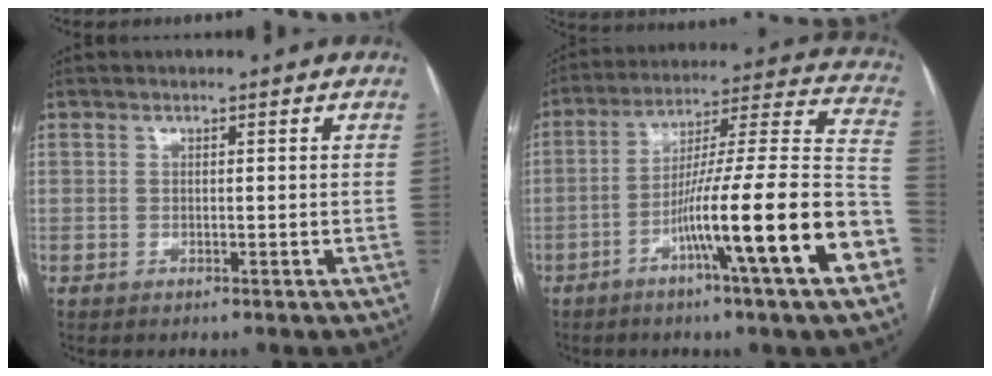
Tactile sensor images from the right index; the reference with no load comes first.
{"total": 21.1, "force": [-8.5, -0.5, 19.2], "torque": [-0.255, -0.001, -0.140]}